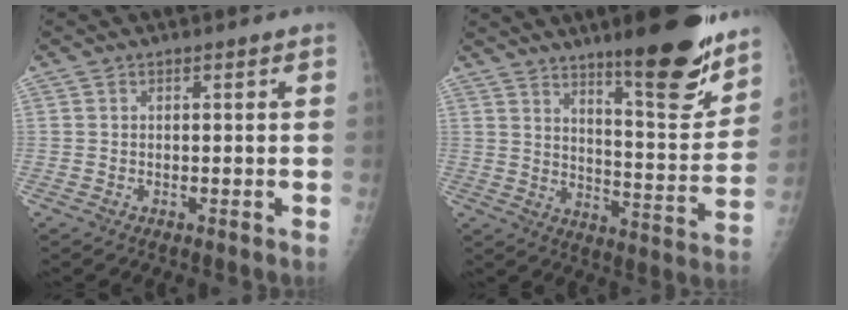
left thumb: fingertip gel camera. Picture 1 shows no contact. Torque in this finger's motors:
{"motor_torque": [2.59, 0.74, 1.12, -1.11, 0.12]}